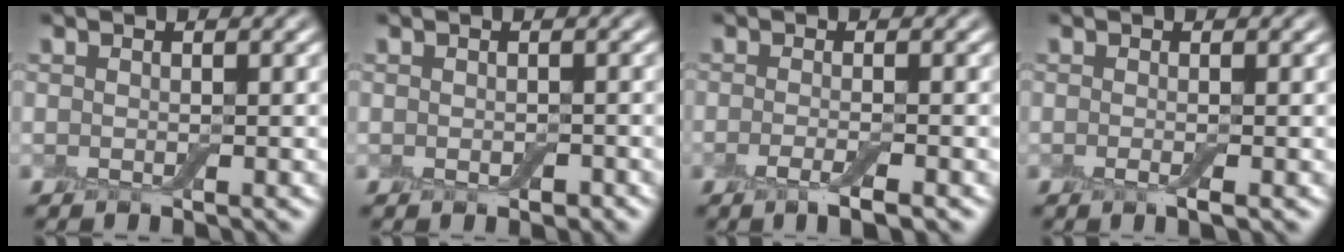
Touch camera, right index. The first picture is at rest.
{"total": 0.9, "force": [-0.3, 0.6, 0.6], "torque": [-0.009, -0.002, -0.004]}
{"total": 2.4, "force": [-1.2, 0.5, 2.0], "torque": [-0.031, -0.003, -0.026]}
{"total": 1.1, "force": [-0.4, 0.2, 1.1], "torque": [-0.020, -0.007, -0.008]}